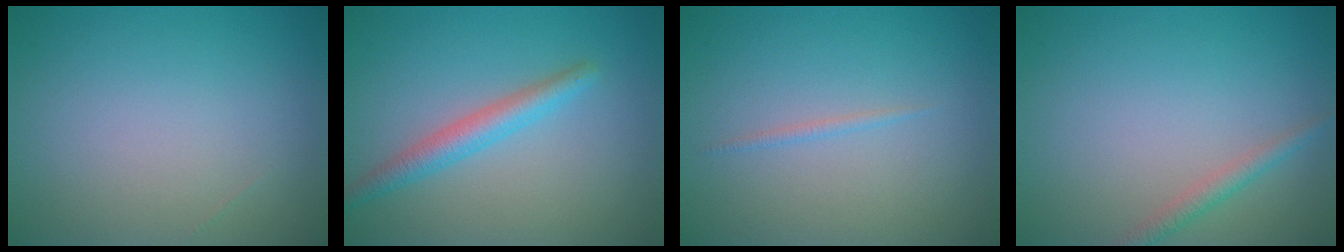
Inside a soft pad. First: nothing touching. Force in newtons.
{"total": 2.7, "press": 2.7, "slide": 0.1}
{"total": 0.6, "press": 0.6, "slide": 0.0}
{"total": 1.5, "press": 1.5, "slide": 0.0}